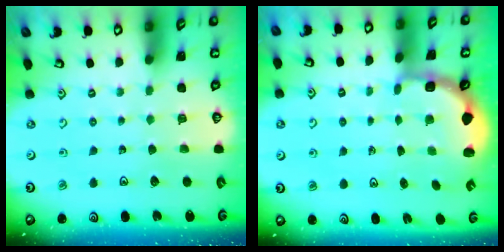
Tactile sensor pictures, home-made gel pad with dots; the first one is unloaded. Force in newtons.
{"total": 2.5, "press": 1.9, "slide": 1.6}